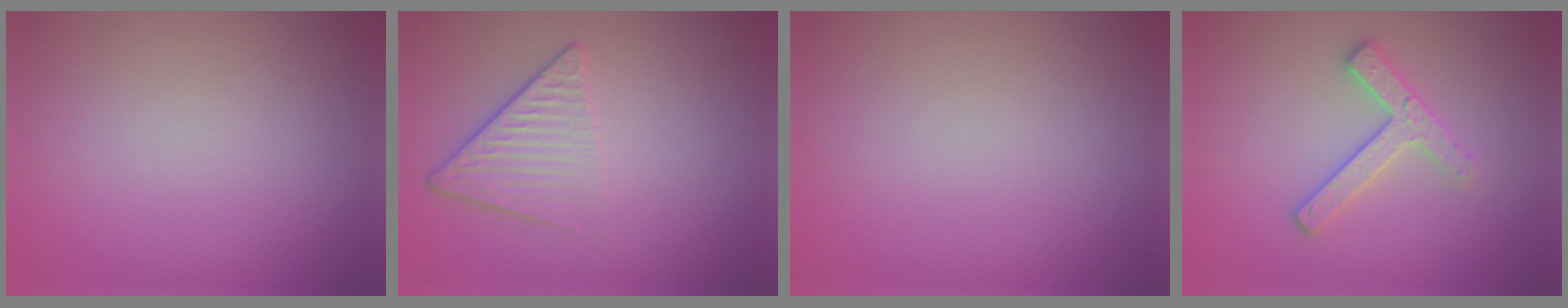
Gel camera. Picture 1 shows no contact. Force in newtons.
{"total": 4.5, "press": 2.9, "slide": 3.4}
{"total": 0.0}
{"total": 2.8, "press": 2.6, "slide": 1.1}